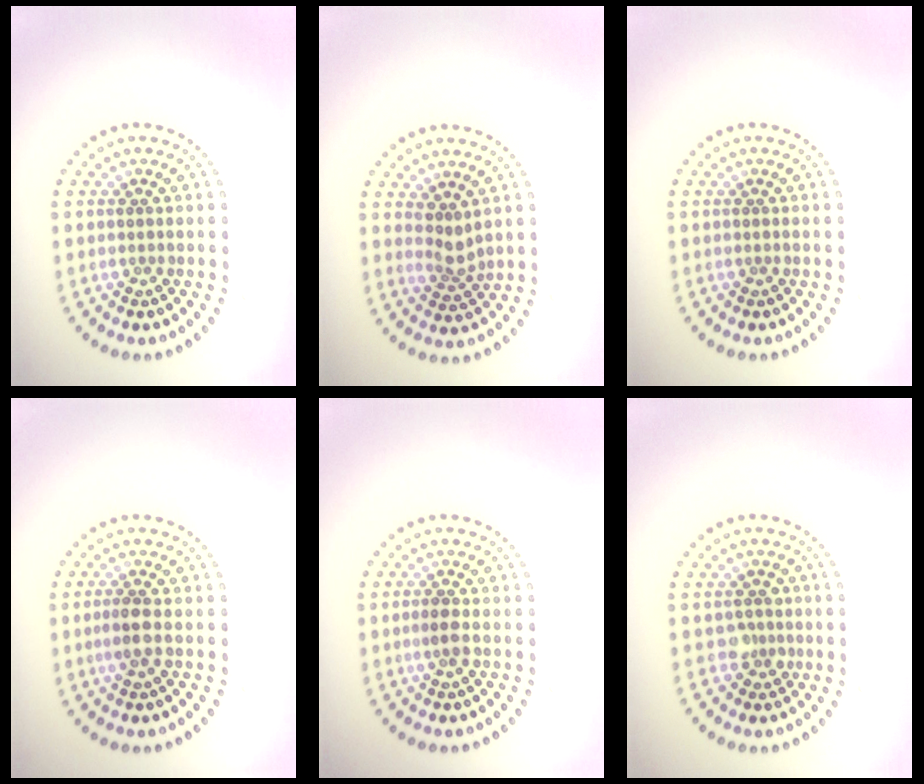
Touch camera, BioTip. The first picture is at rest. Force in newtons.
{"total": 2.0, "press": 1.5, "slide": 1.3}
{"total": 0.0}
{"total": 1.4, "press": 1.3, "slide": 0.7}
{"total": 1.2, "press": 1.2, "slide": 0.4}
{"total": 1.6, "press": 1.4, "slide": 0.8}